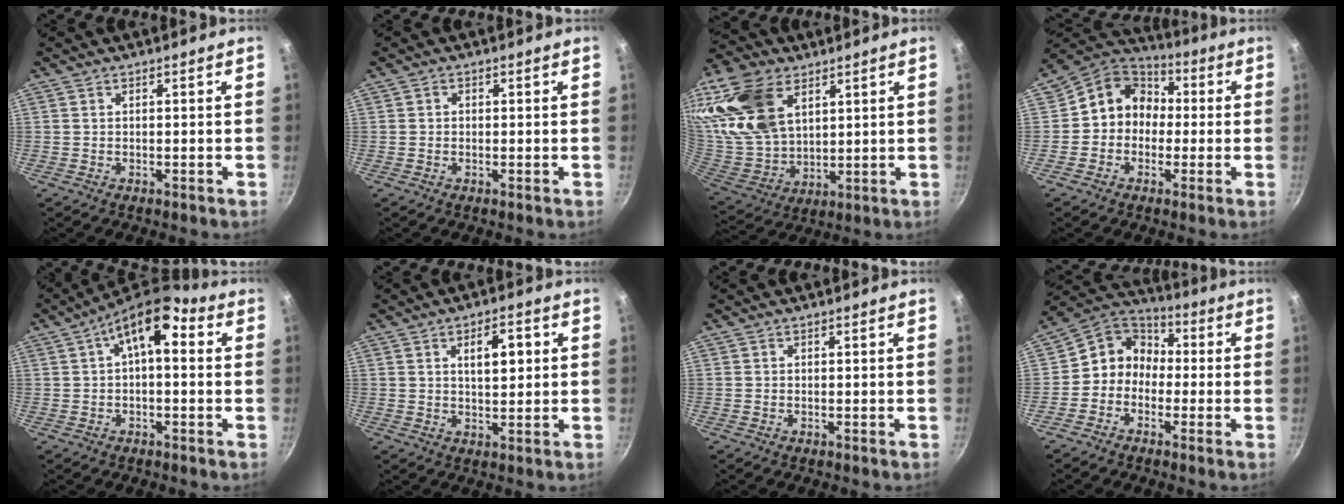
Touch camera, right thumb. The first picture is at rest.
{"total": 0.8, "force": [-0.1, 0.7, 0.1], "torque": [0.002, 0.003, -0.002]}
{"total": 21.4, "force": [9.5, 13.8, 13.4], "torque": [-0.271, -0.025, 0.193]}
{"total": 10.9, "force": [0.0, 10.0, 4.5], "torque": [-0.029, 0.037, -0.023]}
{"total": 10.3, "force": [2.7, 5.0, 8.6], "torque": [-0.120, 0.030, 0.032]}
{"total": 6.5, "force": [1.8, 3.1, 5.5], "torque": [-0.066, -0.003, 0.027]}
{"total": 0.0}
{"total": 9.0, "force": [-1.3, 8.0, 3.9], "torque": [-0.028, 0.042, -0.050]}